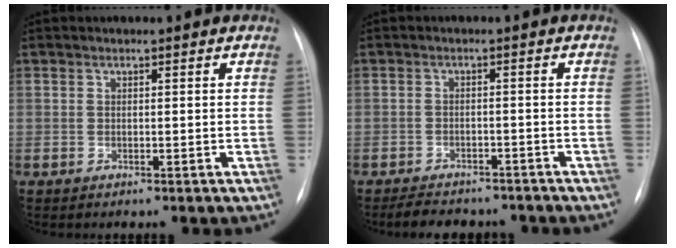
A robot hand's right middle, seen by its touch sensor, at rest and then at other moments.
{"total": 8.2, "force": [-7.0, 3.3, 2.6], "torque": [-0.041, 0.003, -0.091]}